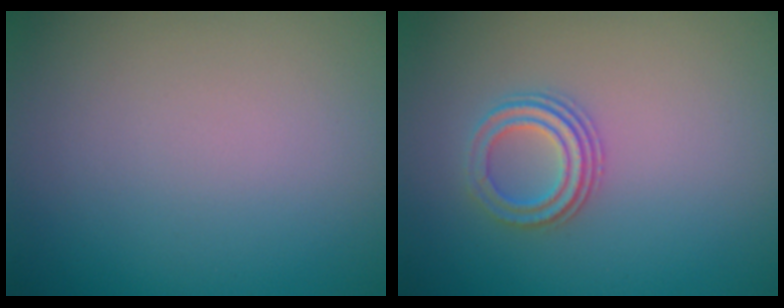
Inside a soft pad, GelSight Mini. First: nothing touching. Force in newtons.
{"total": 2.6, "press": 2.3, "slide": 1.2}